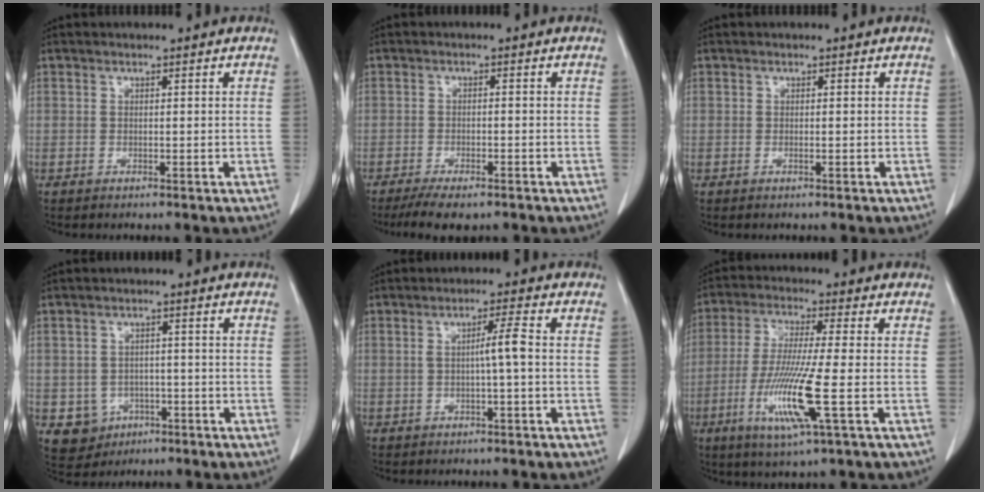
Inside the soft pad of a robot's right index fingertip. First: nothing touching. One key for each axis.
{"total": 8.1, "fx": -6.0, "fy": 2.5, "fz": 4.8, "tx": -0.077, "ty": -0.014, "tz": -0.094}
{"total": 0.7, "fx": -0.2, "fy": 0.3, "fz": 0.6, "tx": -0.016, "ty": 0.000, "tz": -0.002}
{"total": 6.6, "fx": -2.5, "fy": 5.8, "fz": 1.7, "tx": -0.031, "ty": 0.008, "tz": -0.024}
{"total": 3.6, "fx": -0.3, "fy": 0.2, "fz": 3.6, "tx": -0.067, "ty": 0.009, "tz": -0.001}
{"total": 12.5, "fx": -3.8, "fy": 0.2, "fz": 11.9, "tx": -0.248, "ty": -0.025, "tz": -0.075}